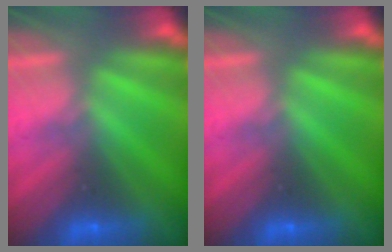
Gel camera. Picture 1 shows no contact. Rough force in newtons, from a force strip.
{"total": 0.0}